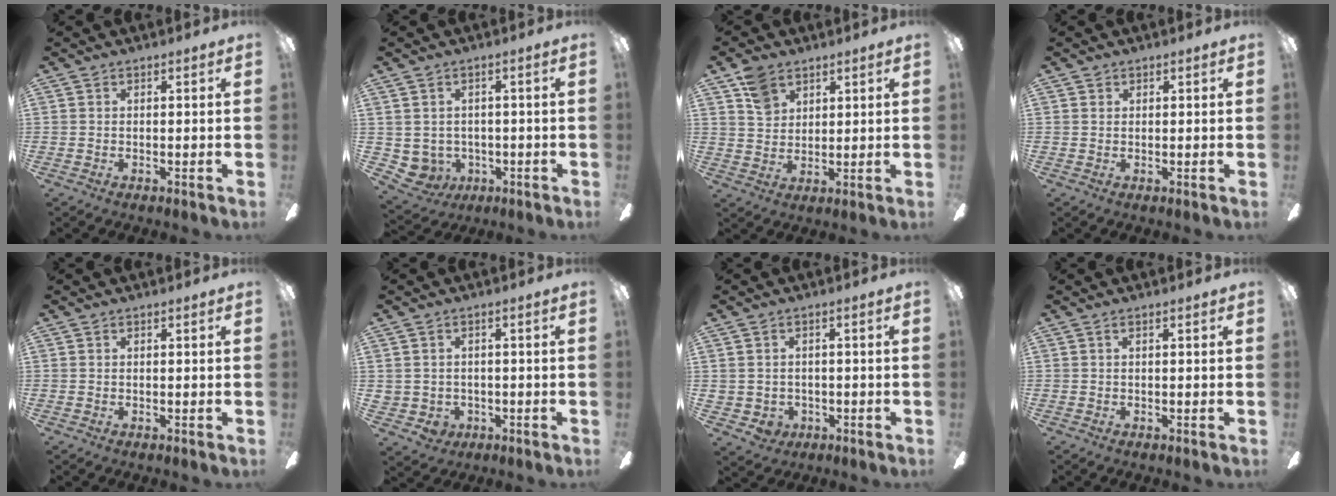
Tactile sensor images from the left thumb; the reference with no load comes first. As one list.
[{"total": 4.7, "force": [-0.2, 4.7, 0.6], "torque": [-0.046, -0.004, -0.001]}, {"total": 7.2, "force": [4.6, 4.9, 2.5], "torque": [-0.044, -0.007, 0.086]}, {"total": 1.1, "force": [0.6, 0.9, 0.1], "torque": [0.006, -0.001, 0.010]}, {"total": 0.0}, {"total": 3.6, "force": [-0.2, 3.6, 0.4], "torque": [-0.024, 0.003, -0.003]}, {"total": 3.5, "force": [-0.5, 3.4, 0.6], "torque": [-0.024, 0.004, -0.009]}, {"total": 0.0}]